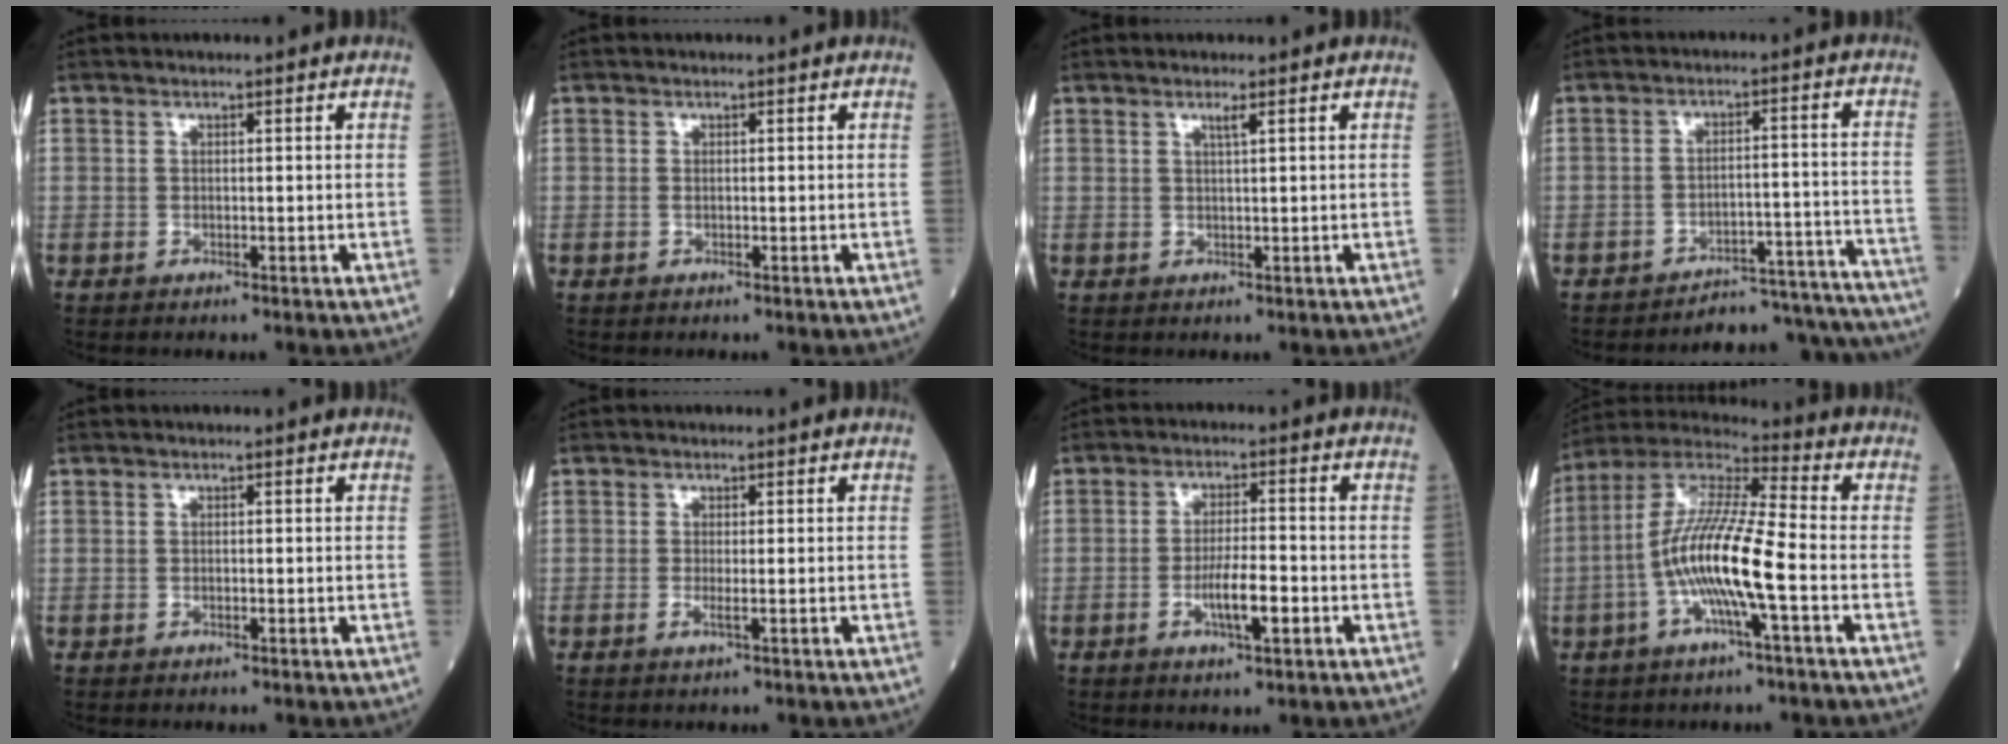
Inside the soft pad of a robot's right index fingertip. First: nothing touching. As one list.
[{"total": 0.0}, {"total": 1.3, "force": [0.7, -0.2, 1.0], "torque": [-0.022, -0.003, 0.014]}, {"total": 15.6, "force": [-15.6, 1.3, 0.7], "torque": [0.023, 0.043, -0.195]}, {"total": 0.0}, {"total": 1.1, "force": [-0.3, 0.0, 1.1], "torque": [-0.024, -0.003, -0.007]}, {"total": 6.9, "force": [-2.4, 1.3, 6.3], "torque": [-0.113, 0.002, -0.041]}, {"total": 13.7, "force": [-3.3, 0.8, 13.3], "torque": [-0.269, 0.006, -0.072]}]